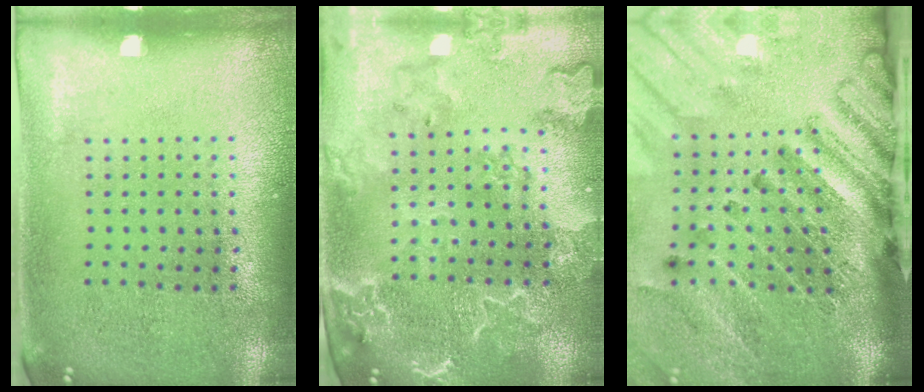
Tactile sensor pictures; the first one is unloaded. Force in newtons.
{"total": 2.8, "press": 2.6, "slide": 1.0}
{"total": 4.3, "press": 3.2, "slide": 2.8}